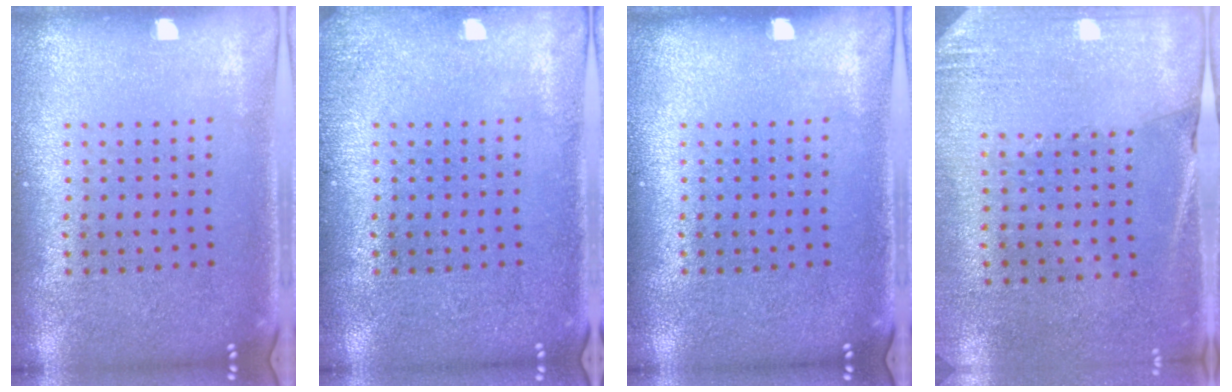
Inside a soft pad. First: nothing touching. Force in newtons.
{"total": 1.0, "press": 1.0, "slide": 0.3}
{"total": 0.0}
{"total": 2.6, "press": 2.3, "slide": 1.1}